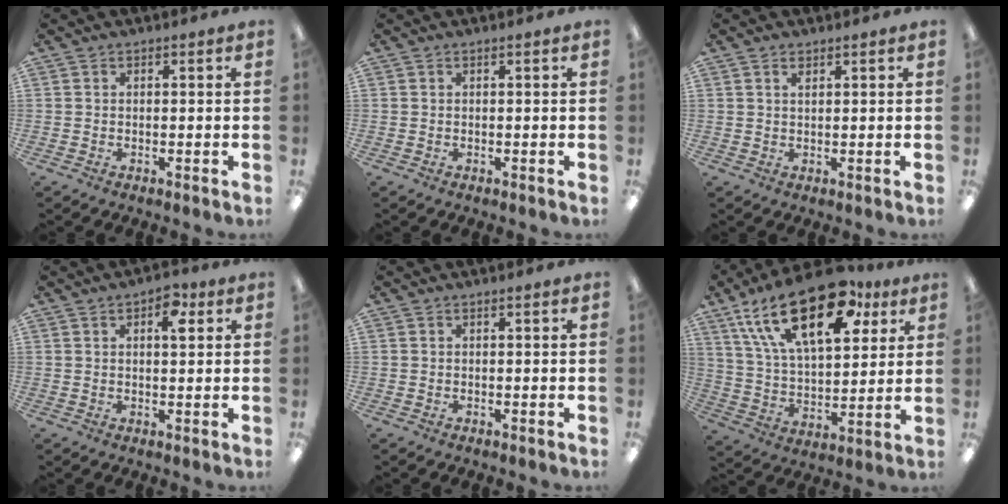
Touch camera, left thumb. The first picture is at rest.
{"total": 0.0}
{"total": 1.4, "force": [1.0, 0.6, 0.7], "torque": [-0.017, 0.000, 0.018]}
{"total": 5.0, "force": [2.4, 2.3, 3.7], "torque": [-0.047, -0.006, 0.034]}
{"total": 0.0}
{"total": 24.6, "force": [14.2, 11.6, 16.4], "torque": [-0.287, -0.058, 0.245]}